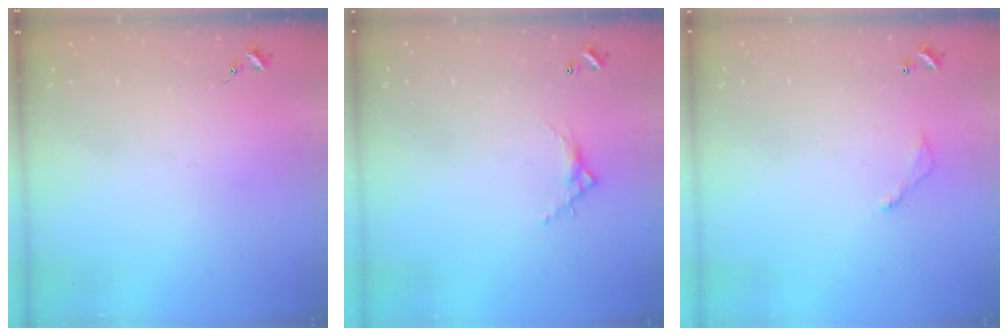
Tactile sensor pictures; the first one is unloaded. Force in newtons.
{"total": 5.2, "press": 5.2, "slide": 0.2}
{"total": 3.8, "press": 3.8, "slide": 0.2}